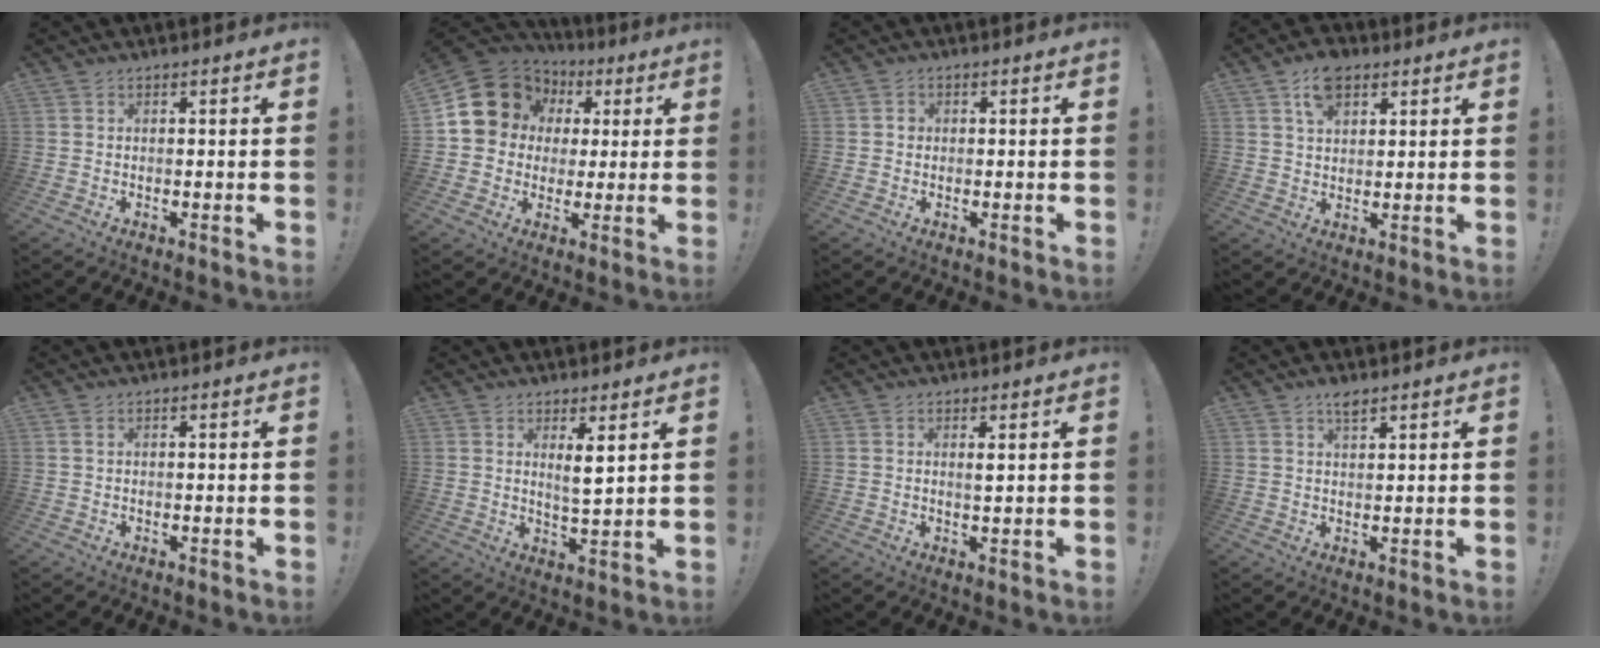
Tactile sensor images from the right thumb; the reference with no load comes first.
{"total": 15.7, "force": [5.1, 13.4, 6.4], "torque": [-0.099, -0.018, 0.113]}
{"total": 1.3, "force": [-0.2, 1.2, 0.5], "torque": [-0.002, 0.001, -0.005]}
{"total": 7.8, "force": [4.4, 4.9, 4.2], "torque": [-0.071, -0.006, 0.082]}
{"total": 0.8, "force": [0.4, 0.3, 0.7], "torque": [-0.008, -0.001, 0.006]}
{"total": 4.8, "force": [2.6, 0.5, 4.0], "torque": [-0.057, -0.021, 0.038]}
{"total": 1.4, "force": [0.6, 0.0, 1.3], "torque": [-0.013, -0.008, 0.007]}
{"total": 3.0, "force": [2.2, 1.0, 1.8], "torque": [-0.022, -0.010, 0.036]}